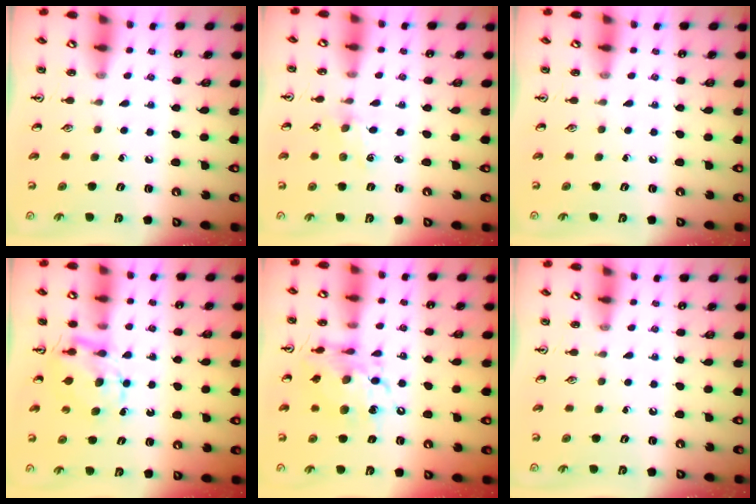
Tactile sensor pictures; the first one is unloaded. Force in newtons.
{"total": 2.4, "press": 2.4, "slide": 0.3}
{"total": 0.0}
{"total": 6.5, "press": 6.4, "slide": 0.6}
{"total": 12.7, "press": 12.7, "slide": 1.0}
{"total": 0.0}